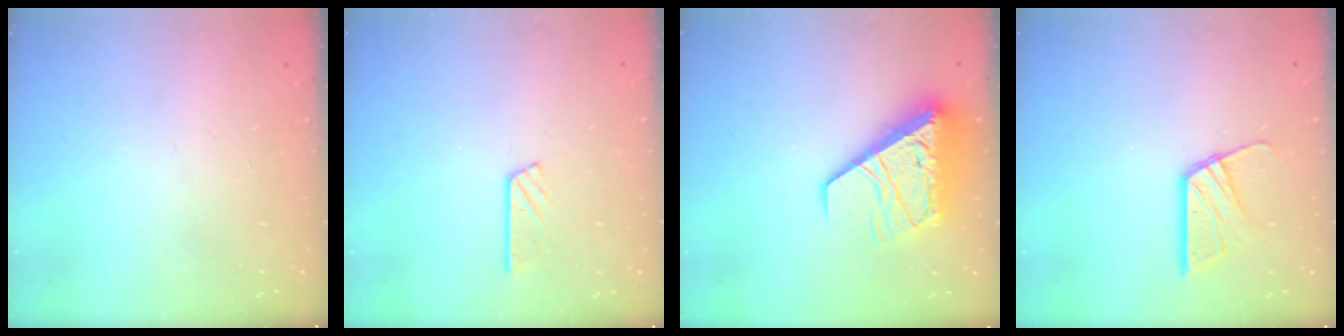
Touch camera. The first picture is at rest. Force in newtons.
{"total": 3.6, "press": 3.5, "slide": 0.4}
{"total": 13.3, "press": 13.2, "slide": 1.2}
{"total": 11.5, "press": 11.5, "slide": 1.2}